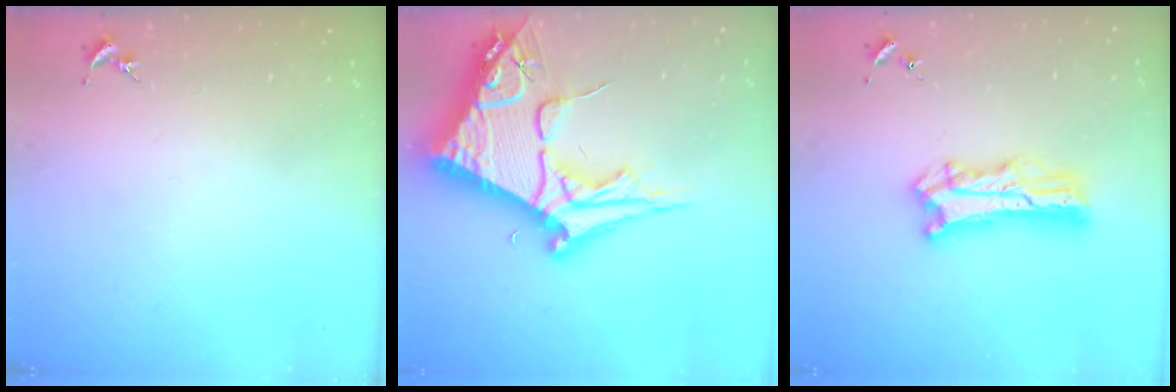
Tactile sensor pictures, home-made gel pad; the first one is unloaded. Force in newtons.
{"total": 15.2, "press": 15.1, "slide": 1.8}
{"total": 9.3, "press": 9.3, "slide": 0.7}